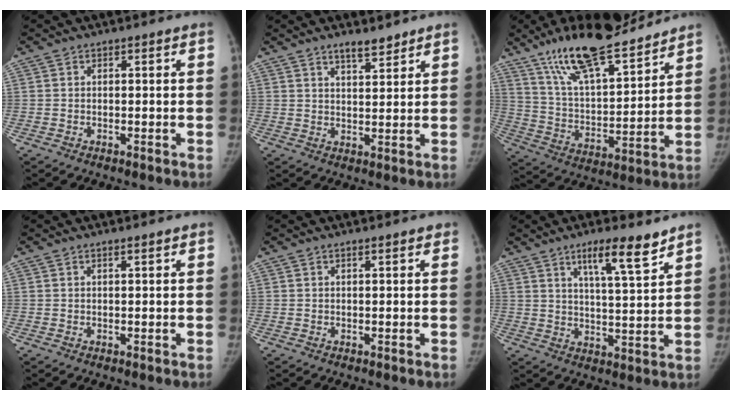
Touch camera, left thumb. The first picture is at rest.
{"total": 4.3, "force": [3.5, 1.3, 2.1], "torque": [-0.019, -0.027, 0.056]}
{"total": 20.2, "force": [15.7, 5.4, 11.5], "torque": [-0.165, -0.070, 0.277]}
{"total": 0.7, "force": [0.6, 0.1, 0.5], "torque": [-0.003, -0.001, 0.009]}
{"total": 1.4, "force": [1.0, 0.3, 0.9], "torque": [-0.004, 0.001, 0.011]}
{"total": 9.5, "force": [6.4, 1.3, 6.9], "torque": [-0.104, -0.041, 0.106]}